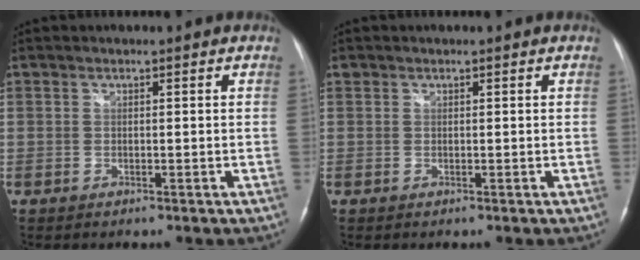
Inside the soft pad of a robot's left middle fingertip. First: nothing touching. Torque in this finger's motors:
{"motor_torque": [0.12, -0.05, -0.04, 0.00]}